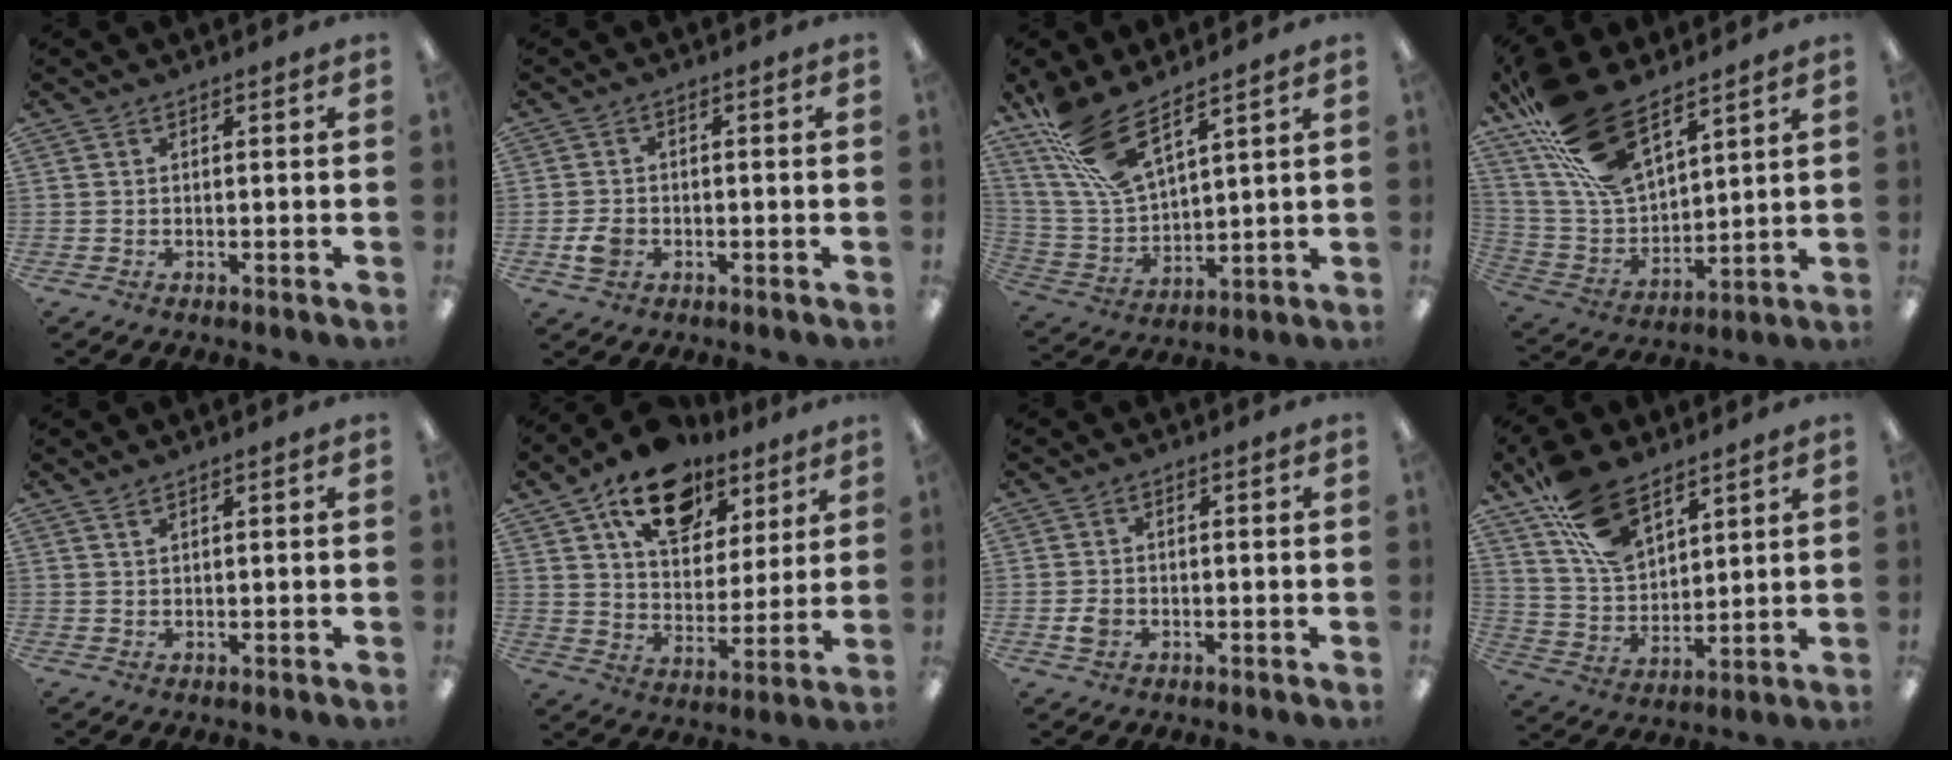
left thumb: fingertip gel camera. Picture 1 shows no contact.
{"total": 3.6, "force": [-1.2, 2.7, 2.1], "torque": [-0.040, 0.004, -0.021]}
{"total": 14.3, "force": [10.2, 4.5, 8.9], "torque": [-0.202, -0.043, 0.187]}
{"total": 21.0, "force": [14.0, 9.8, 12.4], "torque": [-0.272, -0.071, 0.257]}
{"total": 1.1, "force": [0.9, 0.2, 0.5], "torque": [-0.012, 0.000, 0.017]}
{"total": 17.2, "force": [11.2, 10.1, 8.3], "torque": [-0.127, -0.058, 0.199]}
{"total": 2.2, "force": [-0.6, 1.7, 1.3], "torque": [-0.022, 0.003, -0.010]}
{"total": 15.5, "force": [10.0, 8.0, 8.7], "torque": [-0.171, -0.036, 0.191]}